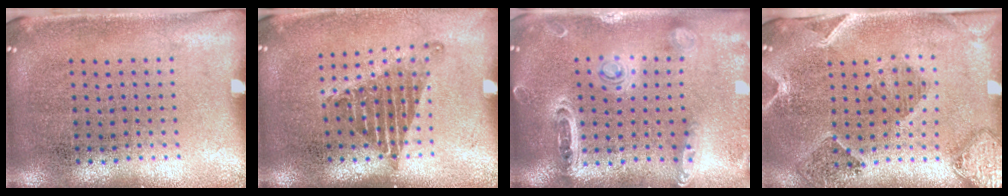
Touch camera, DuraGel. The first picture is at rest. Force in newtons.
{"total": 1.3, "press": 1.1, "slide": 0.8}
{"total": 1.4, "press": 1.3, "slide": 0.2}
{"total": 1.6, "press": 1.6, "slide": 0.3}